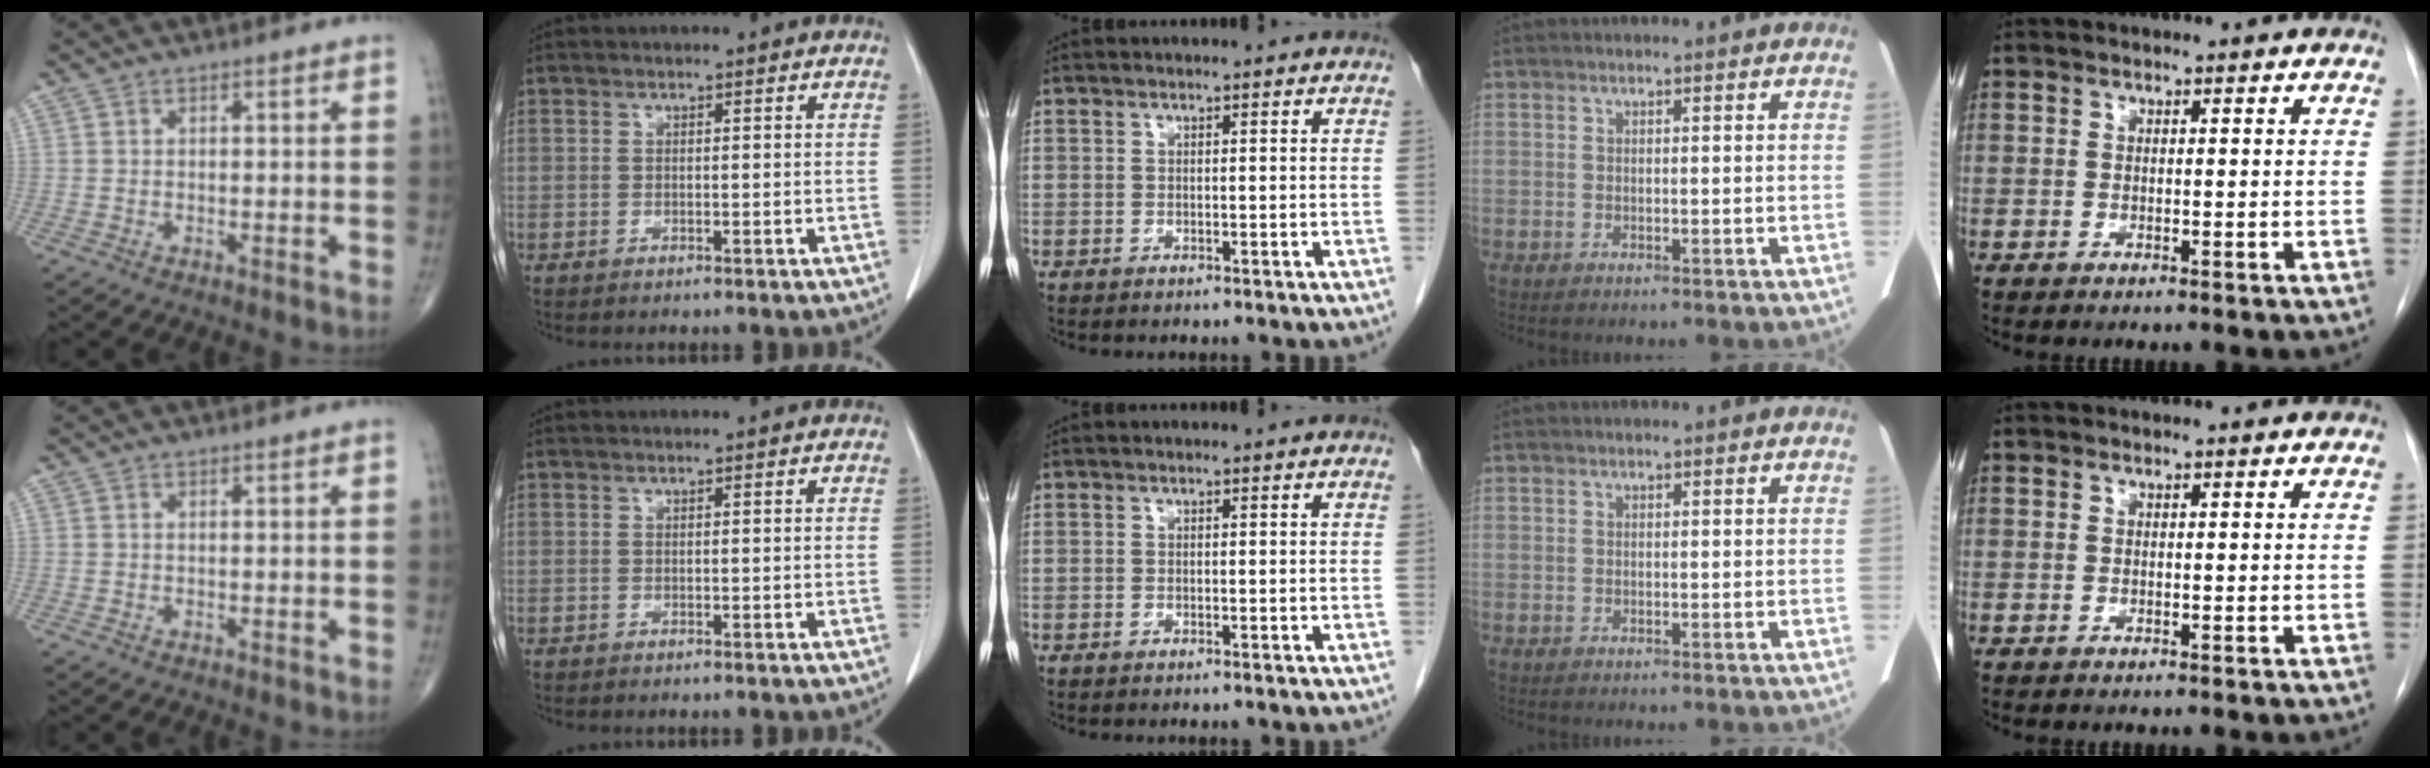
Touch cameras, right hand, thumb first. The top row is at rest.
{}